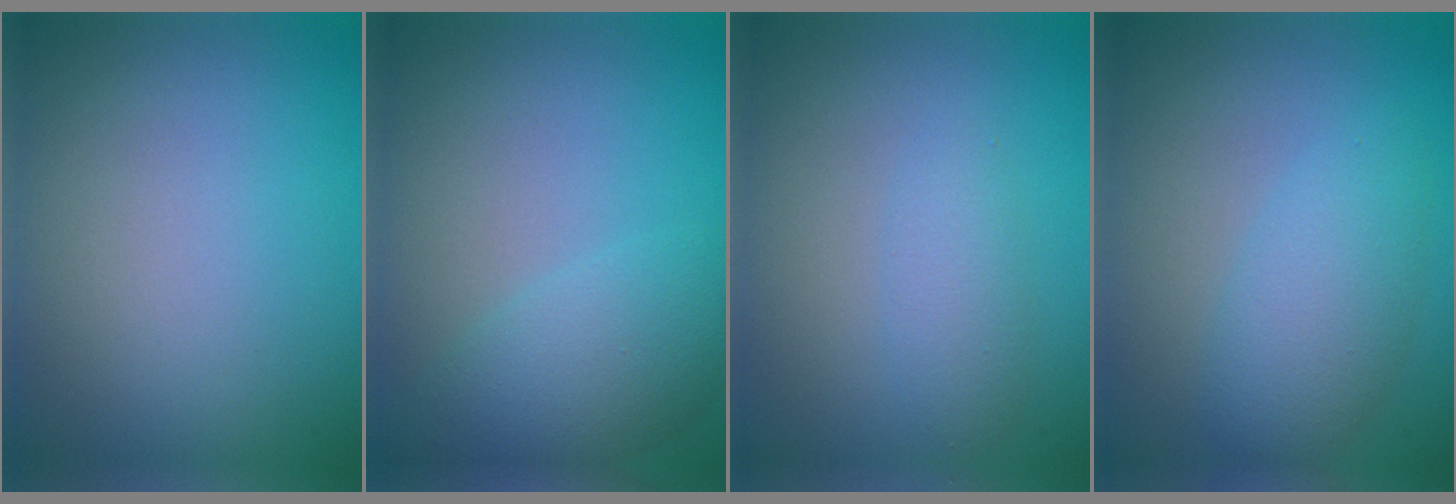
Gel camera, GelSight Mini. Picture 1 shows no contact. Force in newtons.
{"total": 4.6, "press": 4.6, "slide": 0.3}
{"total": 2.0, "press": 2.0, "slide": 0.0}
{"total": 3.8, "press": 3.8, "slide": 0.1}